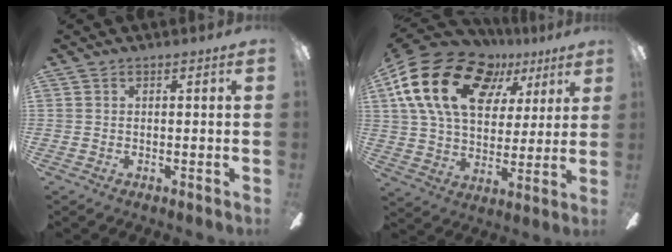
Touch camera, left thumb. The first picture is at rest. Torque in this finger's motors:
{"motor_torque": [0.61, 1.14, 1.48, -1.29, 0.56]}